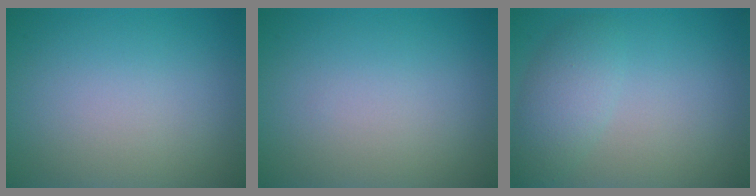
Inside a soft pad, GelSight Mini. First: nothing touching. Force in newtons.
{"total": 0.0}
{"total": 3.0, "press": 3.0, "slide": 0.1}